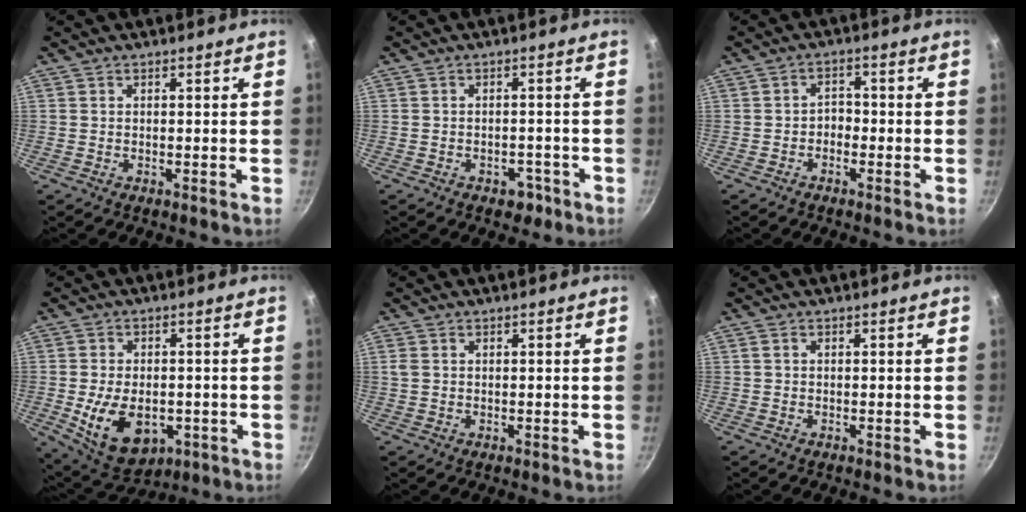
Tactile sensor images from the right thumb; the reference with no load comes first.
{"total": 3.2, "force": [-2.0, 2.2, 1.4], "torque": [-0.006, 0.015, -0.023]}
{"total": 2.8, "force": [-1.1, 2.1, 1.5], "torque": [-0.005, 0.015, -0.026]}
{"total": 12.9, "force": [-3.2, 8.4, 9.3], "torque": [-0.145, 0.002, -0.030]}
{"total": 1.4, "force": [0.4, 1.0, 0.9], "torque": [-0.026, 0.003, 0.012]}
{"total": 0.6, "force": [0.0, 0.4, 0.4], "torque": [-0.010, 0.000, 0.000]}